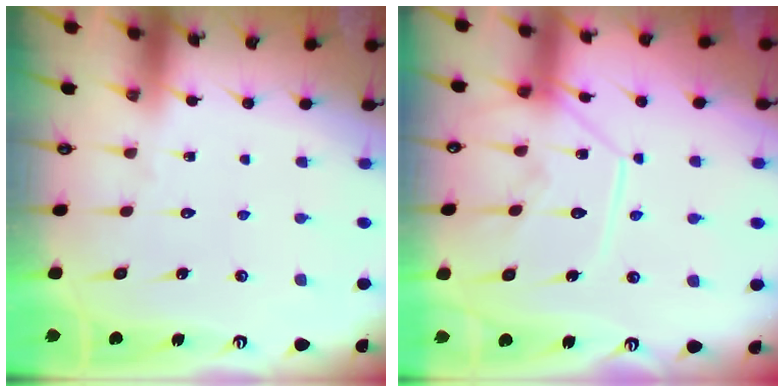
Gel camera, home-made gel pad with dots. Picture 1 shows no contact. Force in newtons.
{"total": 11.8, "press": 11.7, "slide": 1.0}